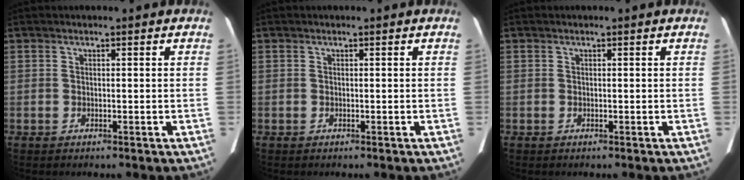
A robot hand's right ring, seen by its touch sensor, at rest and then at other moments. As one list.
[{"total": 0.0}, {"total": 0.0}]